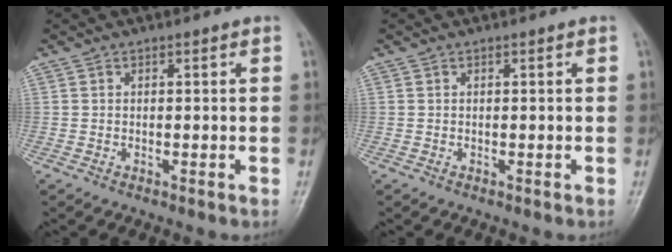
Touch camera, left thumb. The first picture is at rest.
{"total": 0.0}